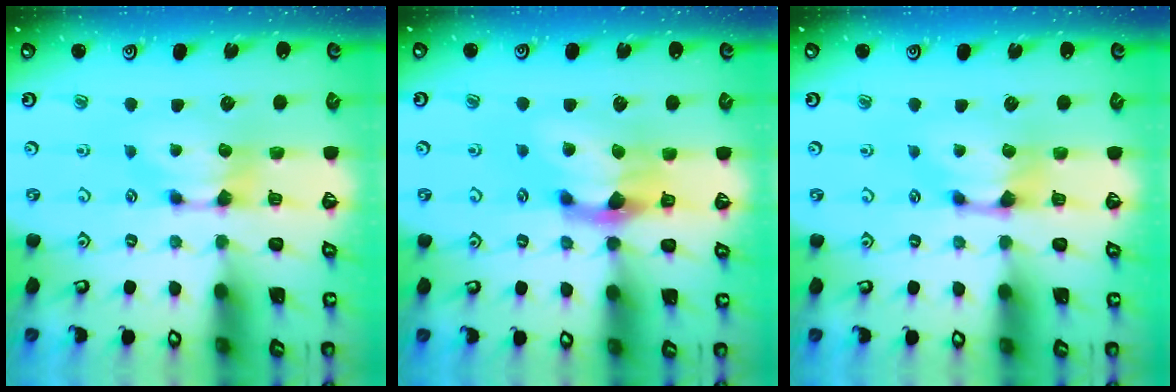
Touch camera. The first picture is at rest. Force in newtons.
{"total": 3.8, "press": 3.2, "slide": 2.0}
{"total": 1.0, "press": 0.4, "slide": 1.0}